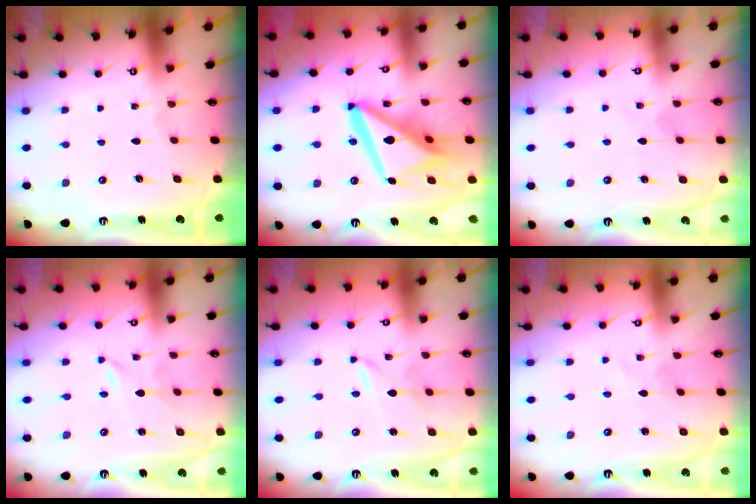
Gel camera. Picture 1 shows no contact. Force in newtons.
{"total": 17.9, "press": 17.7, "slide": 2.1}
{"total": 2.6, "press": 2.6, "slide": 0.3}
{"total": 0.0}
{"total": 2.0, "press": 2.0, "slide": 0.3}
{"total": 1.1, "press": 1.1, "slide": 0.1}